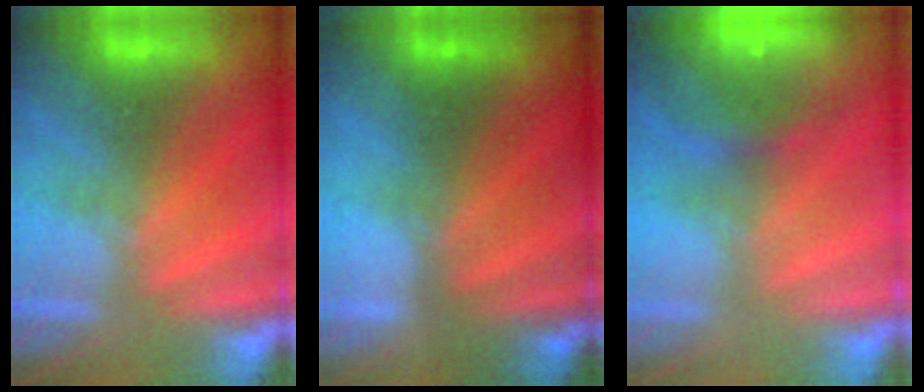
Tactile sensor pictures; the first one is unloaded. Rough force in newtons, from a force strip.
{"total": 1.9}
{"total": 7.3}